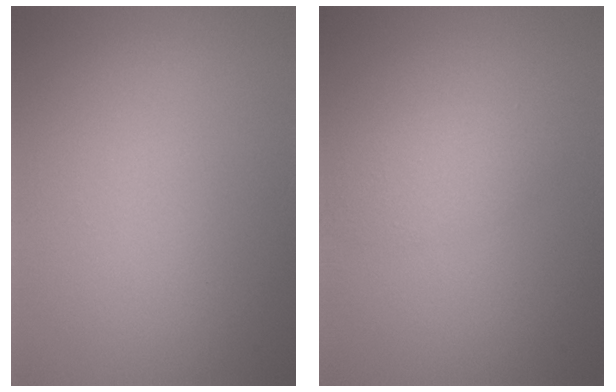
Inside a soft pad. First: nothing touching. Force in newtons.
{"total": 2.2, "press": 2.2, "slide": 0.1}